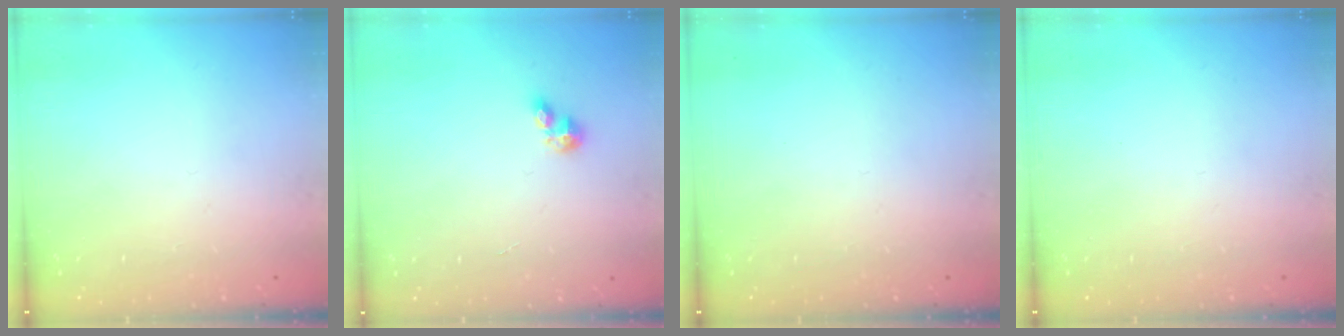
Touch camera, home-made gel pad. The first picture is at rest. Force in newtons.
{"total": 3.4, "press": 3.4, "slide": 0.3}
{"total": 0.0}
{"total": 0.0}